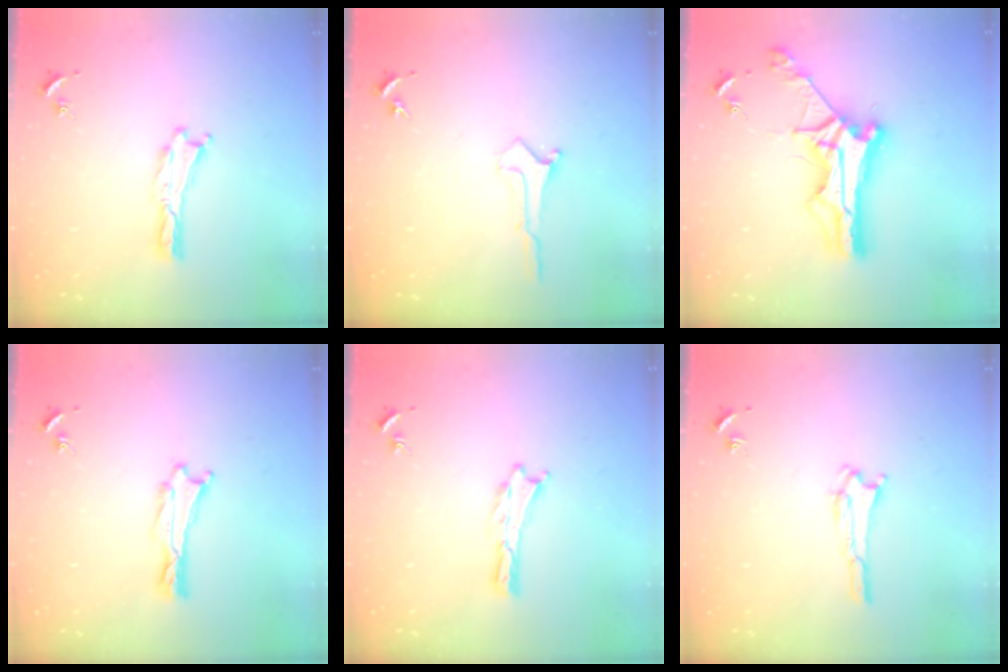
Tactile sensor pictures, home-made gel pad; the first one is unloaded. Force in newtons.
{"total": 0.5, "press": 0.5, "slide": 0.1}
{"total": 9.8, "press": 9.7, "slide": 0.9}
{"total": 0.5, "press": 0.5, "slide": 0.1}
{"total": 0.0}
{"total": 1.9, "press": 1.9, "slide": 0.2}